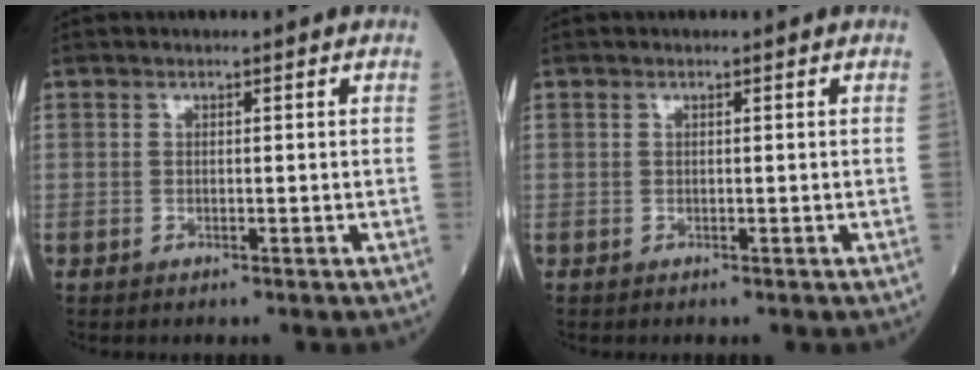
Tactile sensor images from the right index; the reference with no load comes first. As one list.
[{"total": 0.0}]